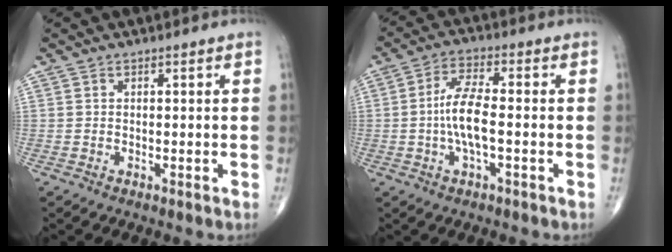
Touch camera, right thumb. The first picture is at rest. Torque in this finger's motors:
{"motor_torque": [1.63, 3.38, 0.89, -0.13, 0.28]}